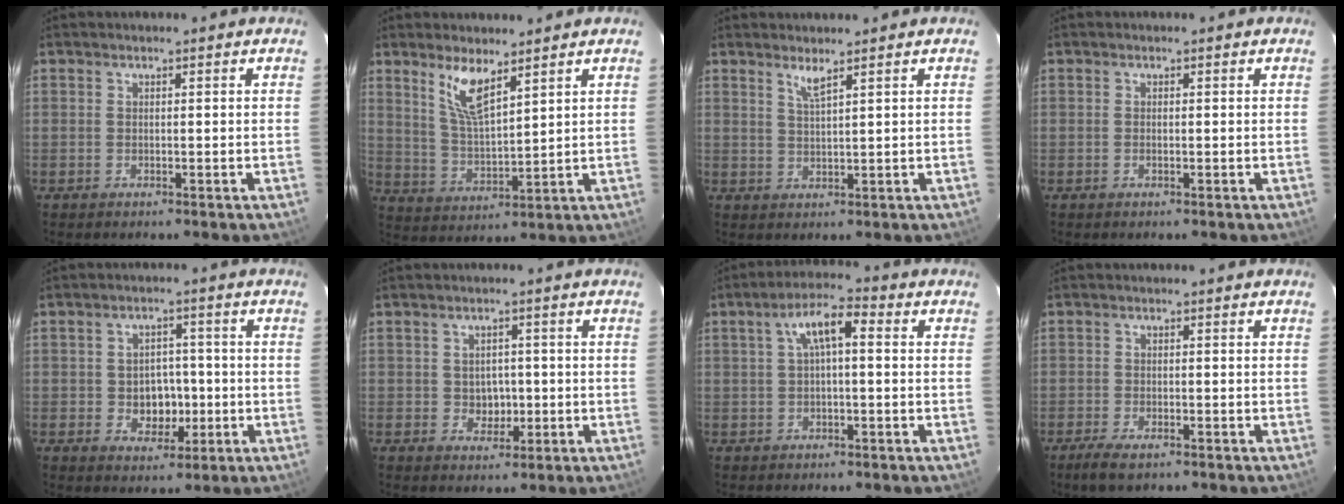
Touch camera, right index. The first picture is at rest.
{"total": 7.6, "force": [4.9, 1.9, 5.5], "torque": [-0.108, -0.005, 0.104]}
{"total": 2.3, "force": [1.7, -0.2, 1.6], "torque": [-0.033, -0.005, 0.031]}
{"total": 0.5, "force": [-0.2, 0.2, 0.5], "torque": [-0.010, 0.001, -0.005]}
{"total": 6.1, "force": [-1.1, 5.0, 3.4], "torque": [-0.065, 0.009, -0.005]}
{"total": 3.8, "force": [-0.5, 3.3, 1.8], "torque": [-0.032, 0.007, 0.000]}
{"total": 6.3, "force": [0.9, 2.0, 5.9], "torque": [-0.111, 0.021, 0.019]}
{"total": 4.3, "force": [-3.1, 1.4, 2.7], "torque": [-0.069, -0.011, -0.056]}